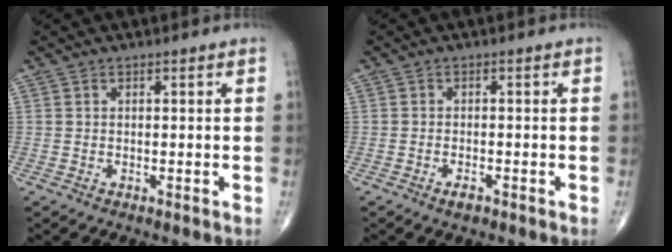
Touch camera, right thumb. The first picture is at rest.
{"total": 1.9, "force": [-1.2, 0.7, 1.3], "torque": [-0.023, 0.003, -0.022]}